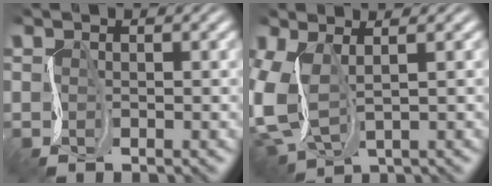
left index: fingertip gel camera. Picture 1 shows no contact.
{"total": 5.6, "force": [0.4, 2.7, 4.9], "torque": [-0.128, 0.001, 0.002]}